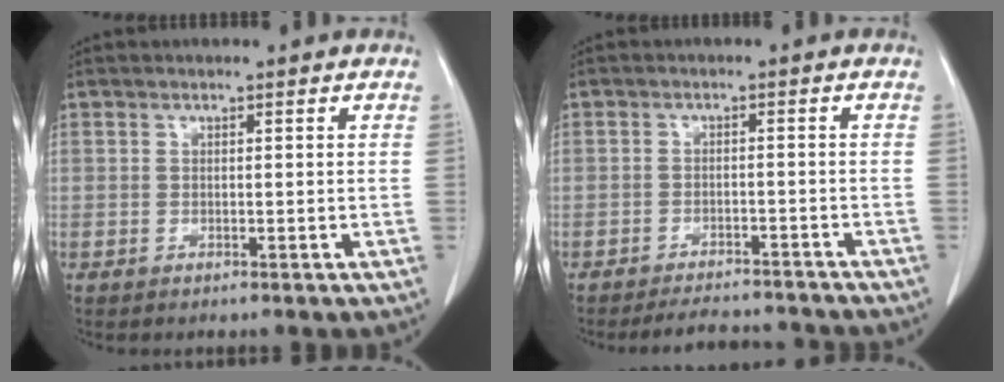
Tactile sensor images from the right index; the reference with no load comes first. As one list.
[{"total": 7.0, "force": [-6.8, 1.6, 0.8], "torque": [-0.006, 0.005, -0.086]}]